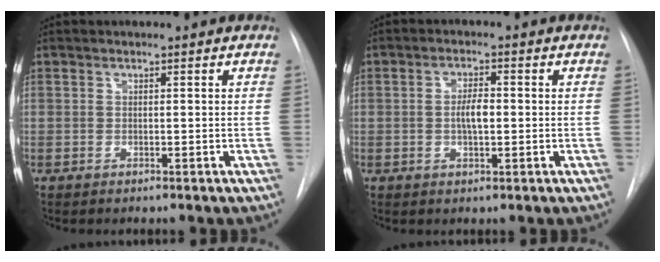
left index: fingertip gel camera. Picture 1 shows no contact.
{"total": 3.4, "force": [-0.2, 1.1, 3.2], "torque": [-0.058, 0.003, -0.004]}